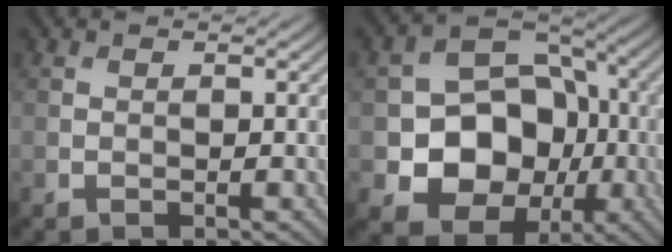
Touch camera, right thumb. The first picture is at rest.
{"total": 12.2, "force": [-2.6, 9.8, 6.8], "torque": [-0.120, -0.017, -0.059]}